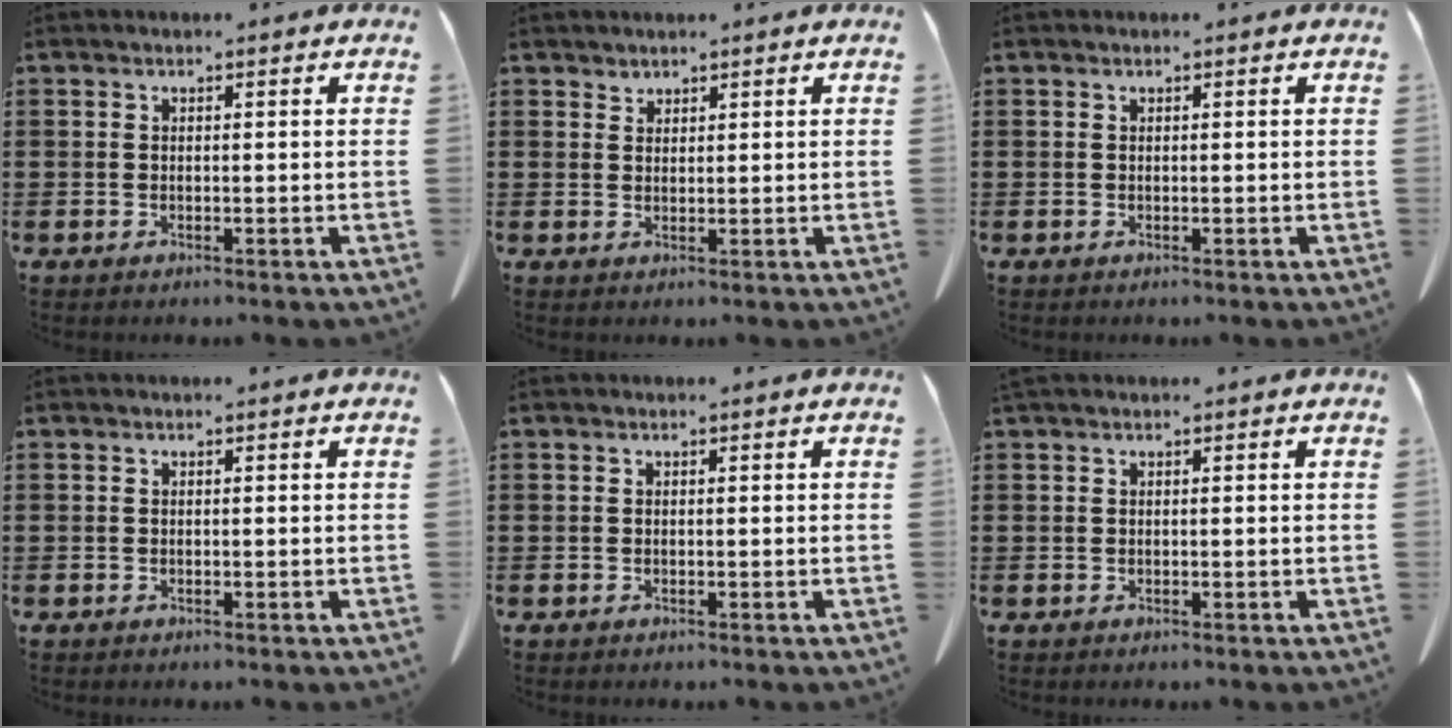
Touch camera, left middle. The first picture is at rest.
{"total": 1.3, "force": [1.2, 0.4, -0.1], "torque": [-0.001, 0.000, 0.025]}
{"total": 0.0}
{"total": 0.0}
{"total": 0.0}
{"total": 0.0}